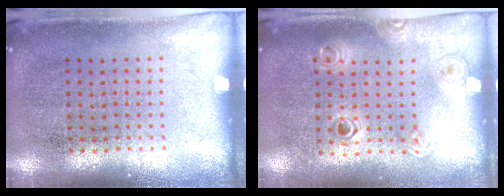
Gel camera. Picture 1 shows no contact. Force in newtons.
{"total": 1.2, "press": 1.1, "slide": 0.5}